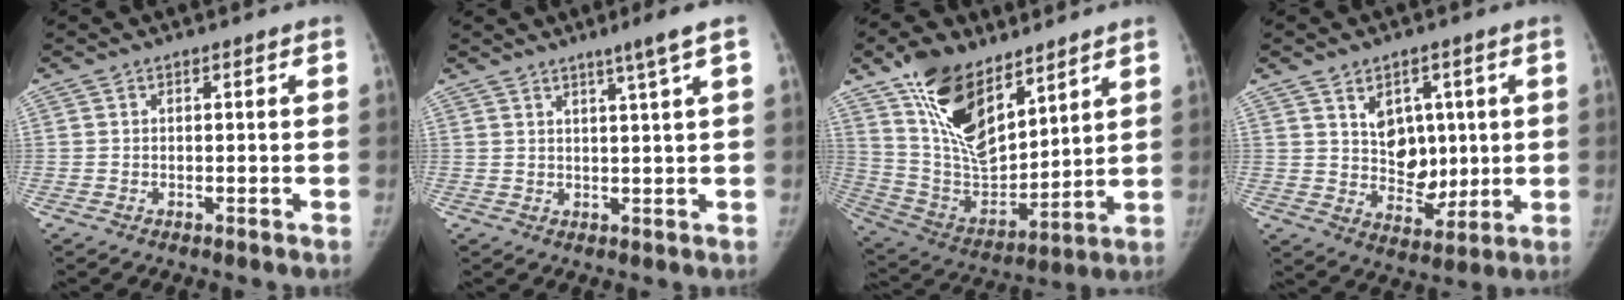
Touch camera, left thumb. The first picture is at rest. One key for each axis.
{"total": 4.2, "fx": 2.4, "fy": -0.9, "fz": 3.4, "tx": -0.057, "ty": -0.013, "tz": 0.040}
{"total": 19.5, "fx": 12.0, "fy": 9.5, "fz": 12.1, "tx": -0.178, "ty": -0.063, "tz": 0.235}
{"total": 9.8, "fx": 2.7, "fy": 7.3, "fz": 5.9, "tx": -0.048, "ty": -0.024, "tz": 0.059}